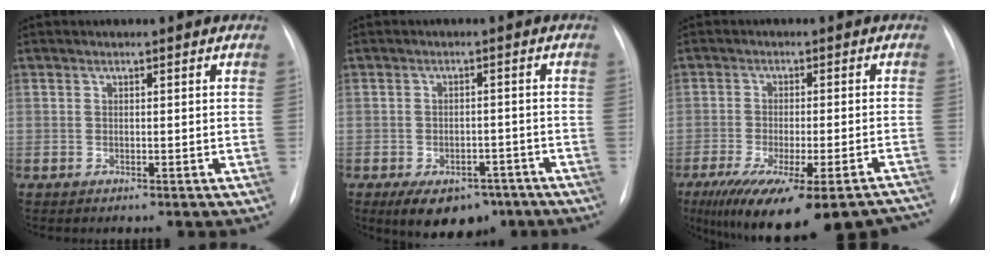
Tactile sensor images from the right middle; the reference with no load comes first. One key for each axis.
{"total": 9.8, "fx": -6.6, "fy": 5.4, "fz": 4.8, "tx": -0.065, "ty": 0.008, "tz": -0.092}
{"total": 22.4, "fx": -18.4, "fy": 4.4, "fz": 12.0, "tx": -0.152, "ty": -0.023, "tz": -0.243}